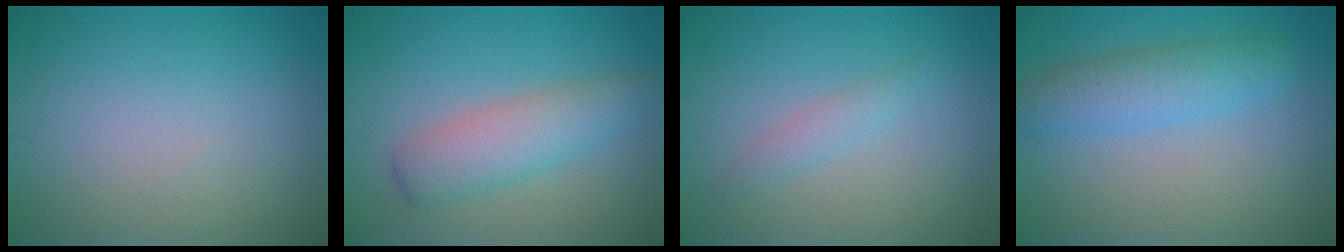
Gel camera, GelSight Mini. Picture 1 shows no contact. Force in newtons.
{"total": 4.3, "press": 4.3, "slide": 0.0}
{"total": 1.3, "press": 1.3, "slide": 0.0}
{"total": 4.1, "press": 4.1, "slide": 0.2}